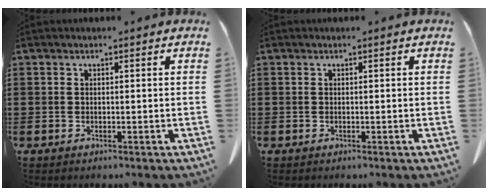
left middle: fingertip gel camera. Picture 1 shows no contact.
{"total": 0.0}